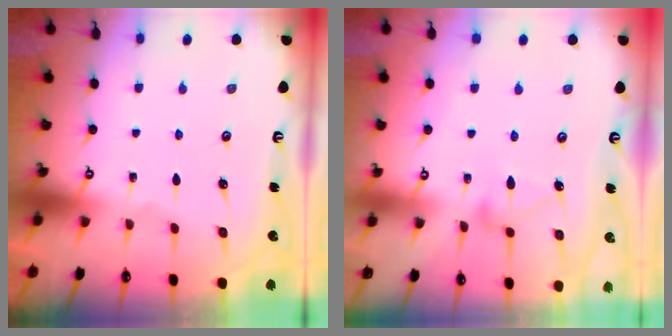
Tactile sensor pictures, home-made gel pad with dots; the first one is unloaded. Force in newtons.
{"total": 9.8, "press": 9.8, "slide": 0.2}